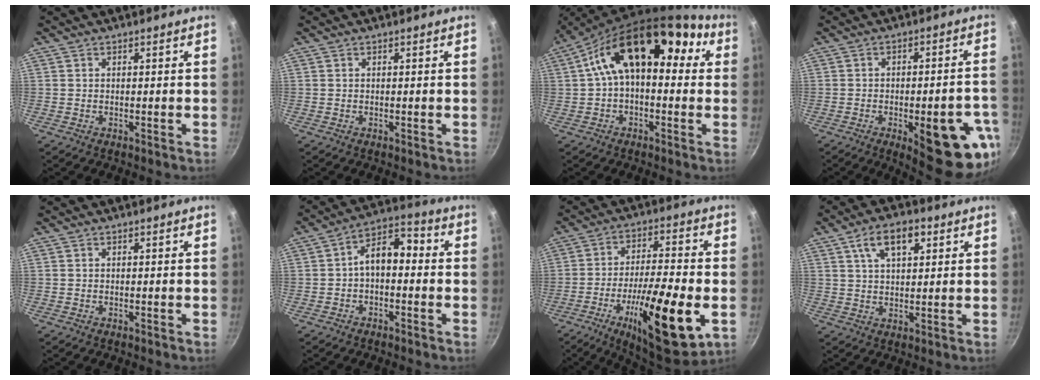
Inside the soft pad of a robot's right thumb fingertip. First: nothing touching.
{"total": 0.0}
{"total": 15.5, "force": [3.2, 9.3, 11.9], "torque": [-0.156, 0.042, 0.029]}
{"total": 18.0, "force": [-6.9, 6.4, 15.4], "torque": [-0.149, 0.017, -0.082]}
{"total": 0.0}
{"total": 8.1, "force": [-0.8, 4.9, 6.4], "torque": [-0.081, 0.040, -0.025]}
{"total": 21.4, "force": [-6.8, 5.9, 19.4], "torque": [-0.306, 0.021, -0.107]}
{"total": 8.5, "force": [3.7, 4.4, 6.3], "torque": [-0.091, 0.001, 0.060]}